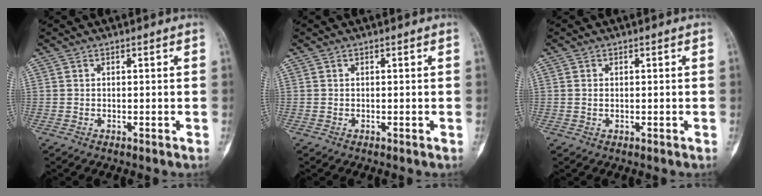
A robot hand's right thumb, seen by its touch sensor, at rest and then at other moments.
{"total": 0.0}
{"total": 0.9, "force": [0.1, 0.6, 0.6], "torque": [-0.014, 0.000, 0.003]}